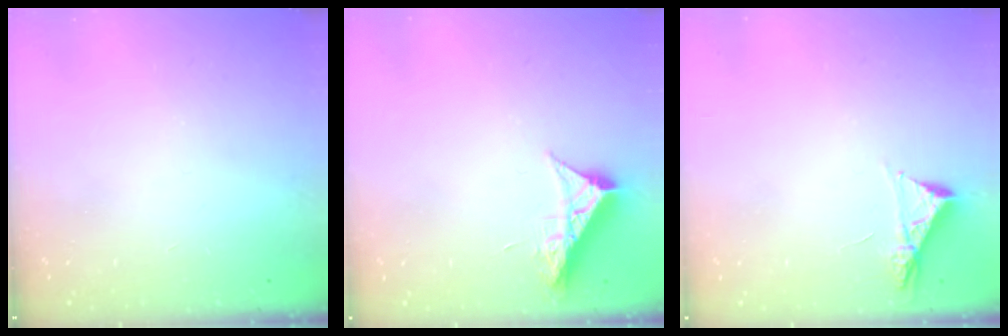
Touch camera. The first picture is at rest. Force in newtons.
{"total": 8.9, "press": 8.9, "slide": 0.3}
{"total": 4.5, "press": 4.4, "slide": 0.5}